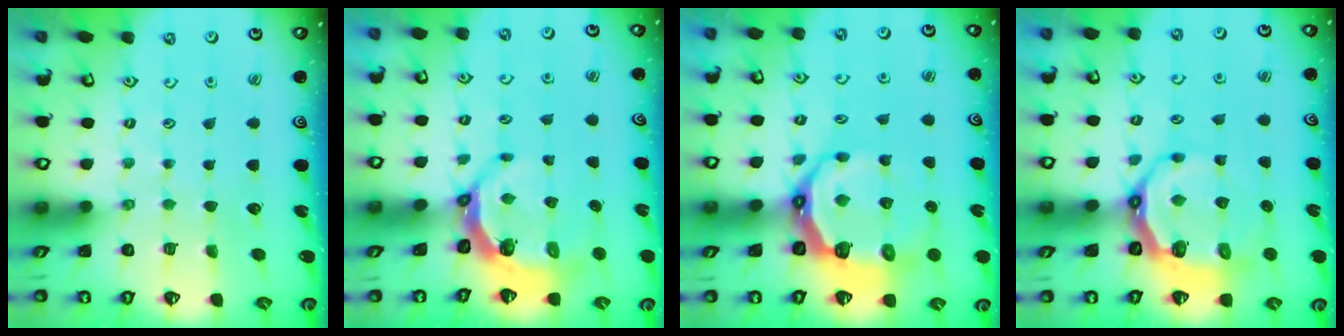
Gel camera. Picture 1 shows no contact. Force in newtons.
{"total": 5.7, "press": 4.5, "slide": 3.6}
{"total": 11.4, "press": 10.1, "slide": 5.4}
{"total": 8.8, "press": 7.9, "slide": 3.9}